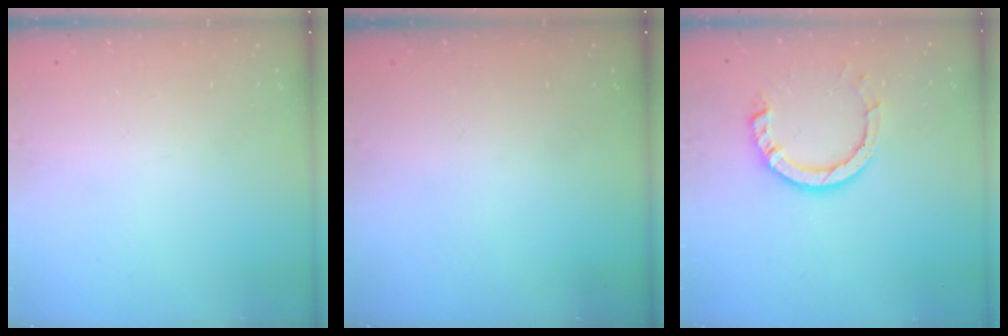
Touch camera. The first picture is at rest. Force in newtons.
{"total": 0.0}
{"total": 9.7, "press": 9.7, "slide": 1.1}